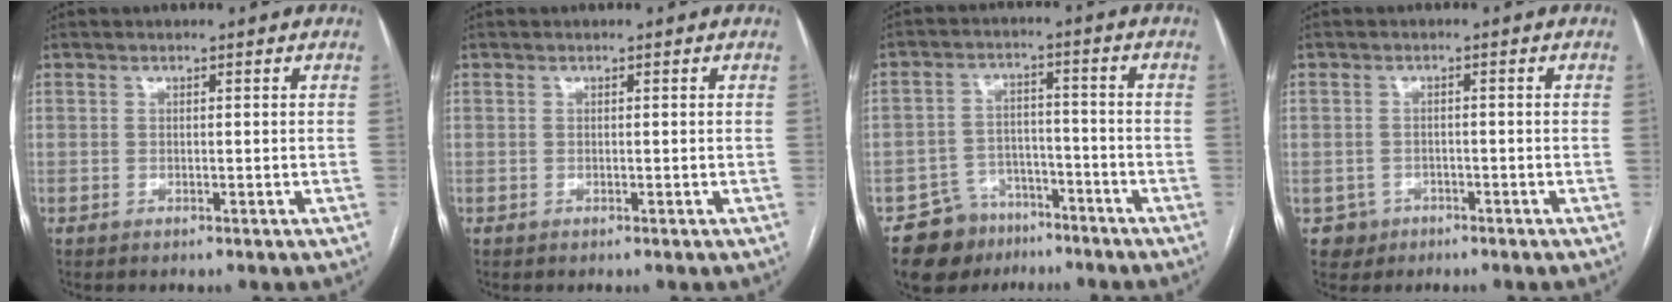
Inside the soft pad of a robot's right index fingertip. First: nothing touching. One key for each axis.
{"total": 0.0}
{"total": 8.4, "fx": -6.0, "fy": 5.7, "fz": 1.0, "tx": -0.018, "ty": 0.023, "tz": -0.096}
{"total": 2.9, "fx": -1.4, "fy": 2.6, "fz": -0.3, "tx": 0.013, "ty": 0.013, "tz": -0.022}